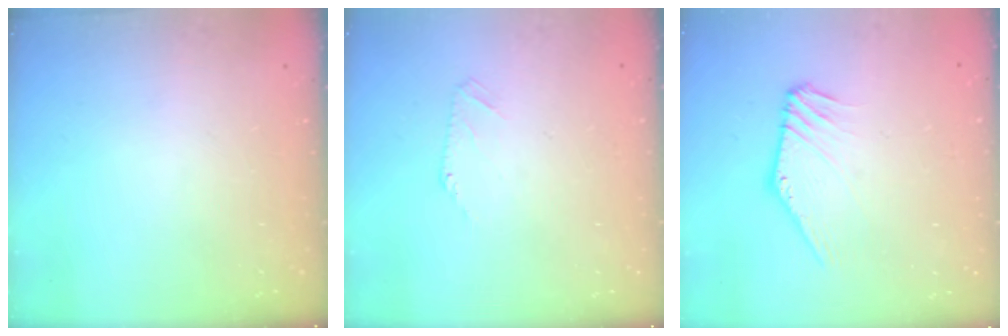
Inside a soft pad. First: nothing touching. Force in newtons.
{"total": 2.3, "press": 2.2, "slide": 0.5}
{"total": 3.7, "press": 3.7, "slide": 0.2}